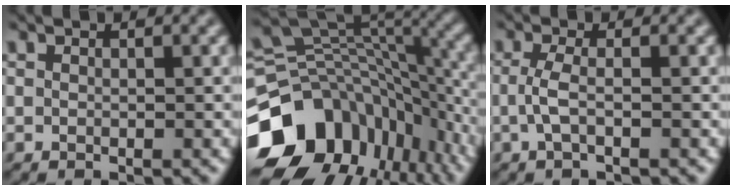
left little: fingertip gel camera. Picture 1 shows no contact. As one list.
[{"total": 15.8, "force": [-7.0, 11.4, 8.5], "torque": [-0.195, -0.019, -0.108]}, {"total": 2.0, "force": [-0.6, 0.5, 1.8], "torque": [-0.047, 0.002, -0.015]}]